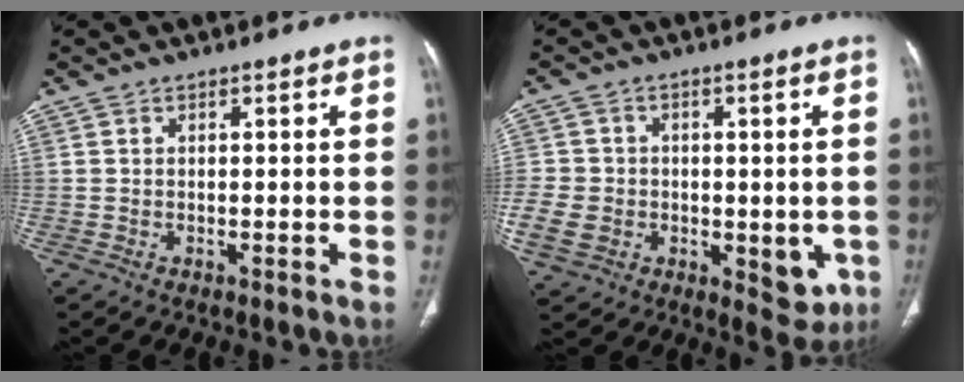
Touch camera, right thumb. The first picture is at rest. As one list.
[{"total": 14.6, "force": [-3.1, 11.1, 9.0], "torque": [-0.137, 0.005, -0.036]}]